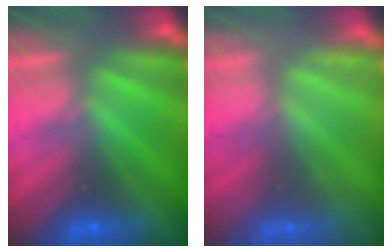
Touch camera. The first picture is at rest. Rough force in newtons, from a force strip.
{"total": 2.2}